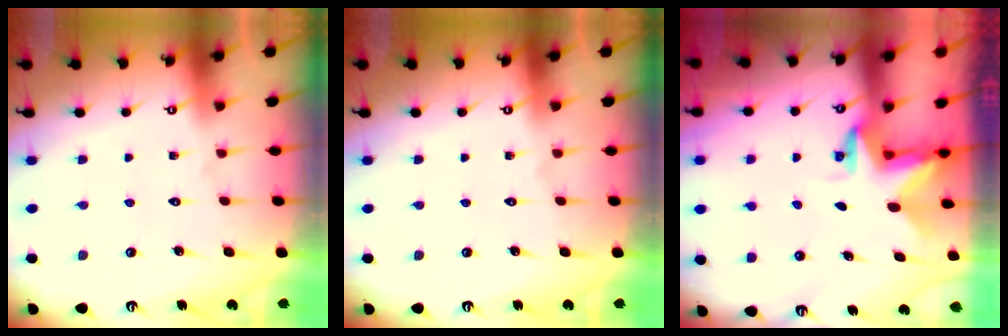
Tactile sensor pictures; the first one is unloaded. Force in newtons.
{"total": 0.0}
{"total": 2.9, "press": 2.9, "slide": 0.2}